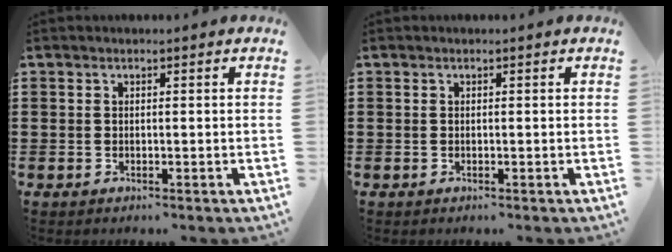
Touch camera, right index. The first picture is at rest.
{"total": 0.0}